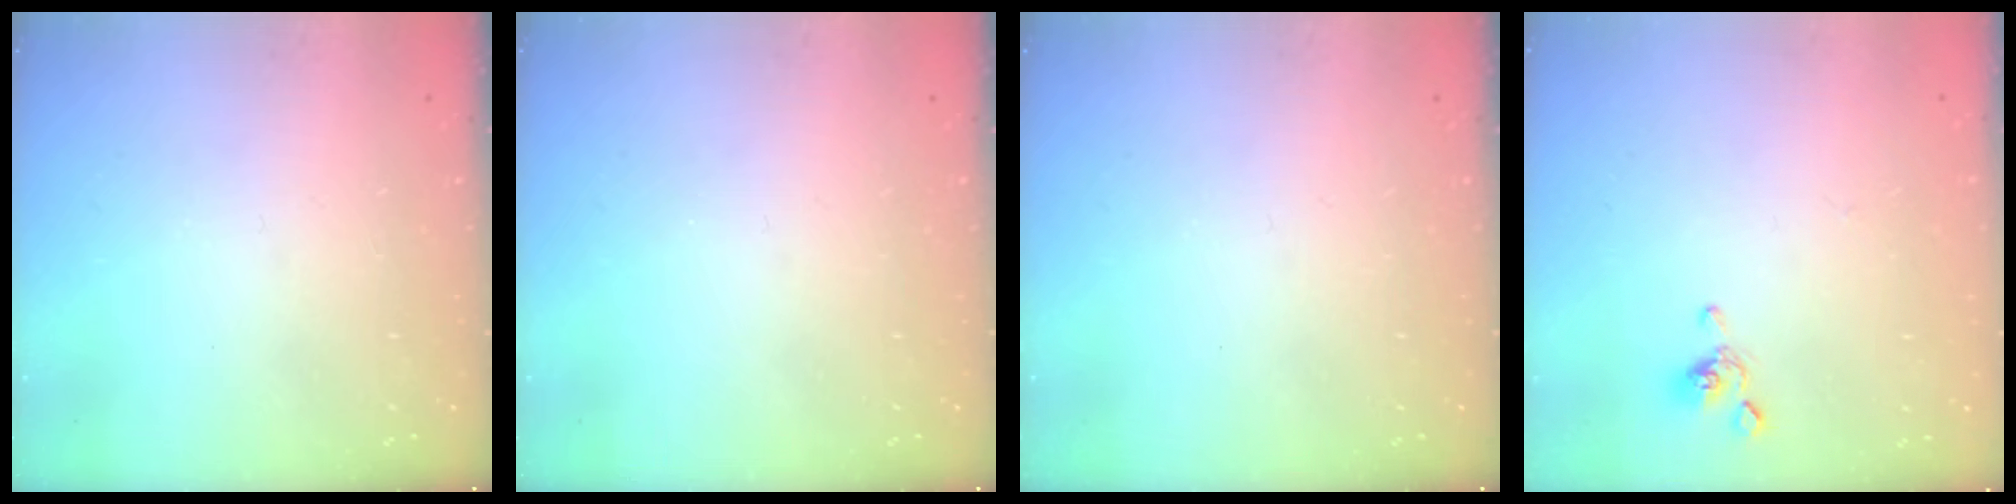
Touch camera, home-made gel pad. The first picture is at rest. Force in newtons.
{"total": 0.0}
{"total": 0.0}
{"total": 2.2, "press": 2.0, "slide": 0.8}